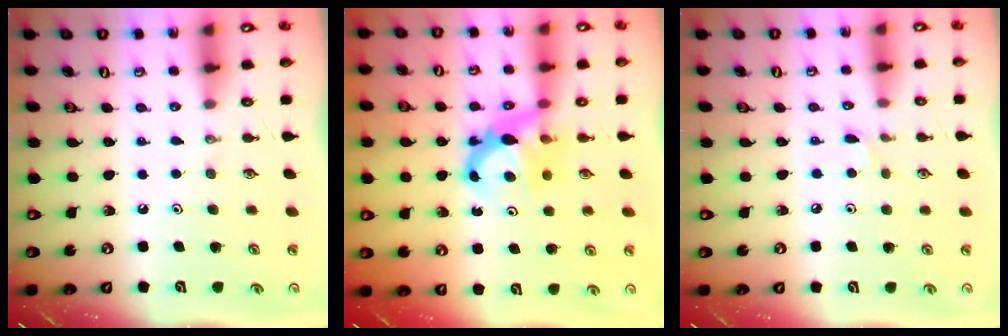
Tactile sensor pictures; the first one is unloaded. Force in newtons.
{"total": 7.1, "press": 7.1, "slide": 0.3}
{"total": 2.2, "press": 2.1, "slide": 0.3}